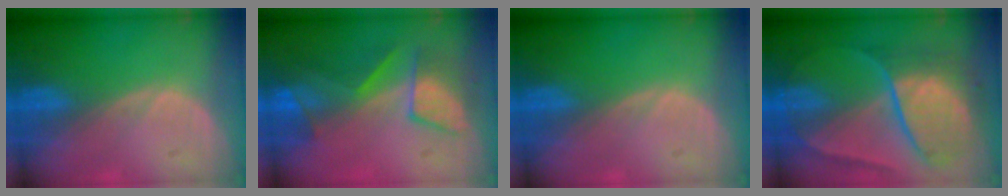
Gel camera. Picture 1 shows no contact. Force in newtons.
{"total": 8.1, "press": 7.6, "slide": 2.7}
{"total": 0.0}
{"total": 10.2, "press": 10.1, "slide": 1.1}